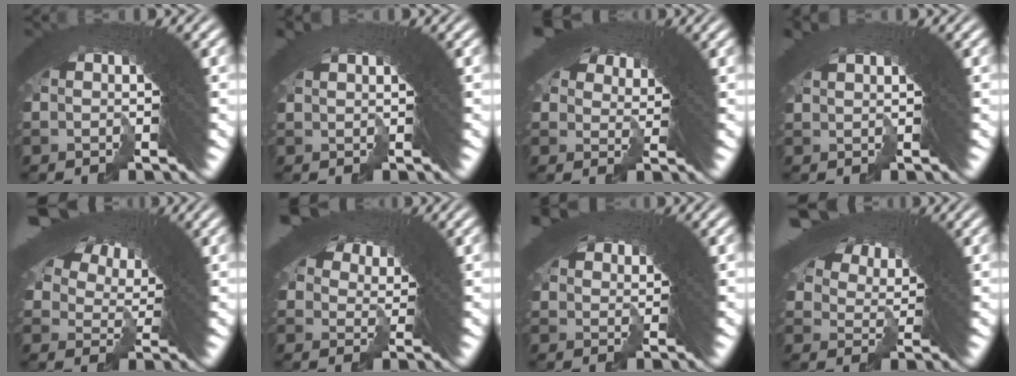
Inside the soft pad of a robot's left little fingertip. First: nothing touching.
{"total": 0.7, "force": [0.1, -0.6, -0.3], "torque": [0.015, -0.003, 0.007]}
{"total": 2.8, "force": [0.6, 2.6, 0.6], "torque": [-0.001, -0.028, 0.022]}
{"total": 0.8, "force": [0.3, -0.6, -0.2], "torque": [0.016, -0.001, 0.011]}
{"total": 5.9, "force": [3.1, 3.7, 3.4], "torque": [-0.055, -0.001, 0.054]}
{"total": 3.4, "force": [1.0, 3.0, 1.3], "torque": [-0.018, -0.026, 0.027]}
{"total": 1.1, "force": [0.7, 0.9, 0.0], "torque": [0.012, -0.021, 0.024]}
{"total": 4.7, "force": [3.3, 2.2, 2.5], "torque": [-0.042, -0.003, 0.062]}